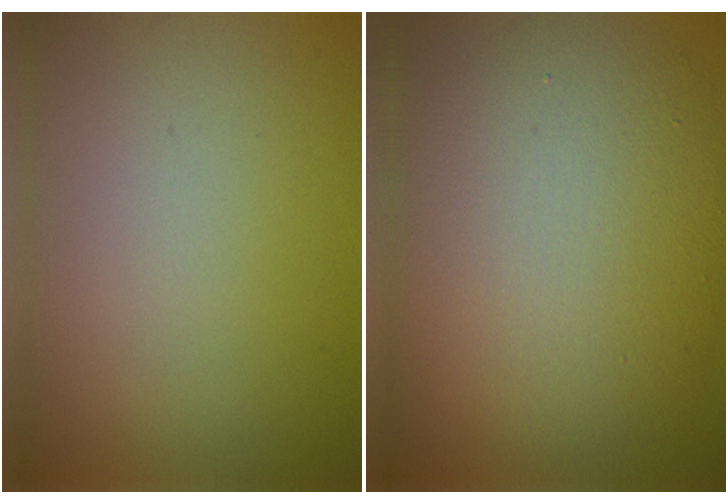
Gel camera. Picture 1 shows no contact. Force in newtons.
{"total": 12.2, "press": 12.2, "slide": 0.3}